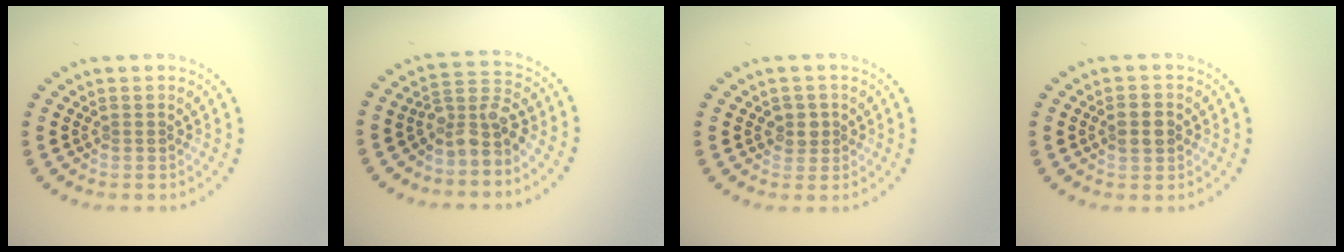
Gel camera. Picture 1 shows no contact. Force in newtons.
{"total": 3.5, "press": 2.9, "slide": 2.1}
{"total": 1.7, "press": 1.4, "slide": 0.8}
{"total": 2.4, "press": 2.4, "slide": 0.0}